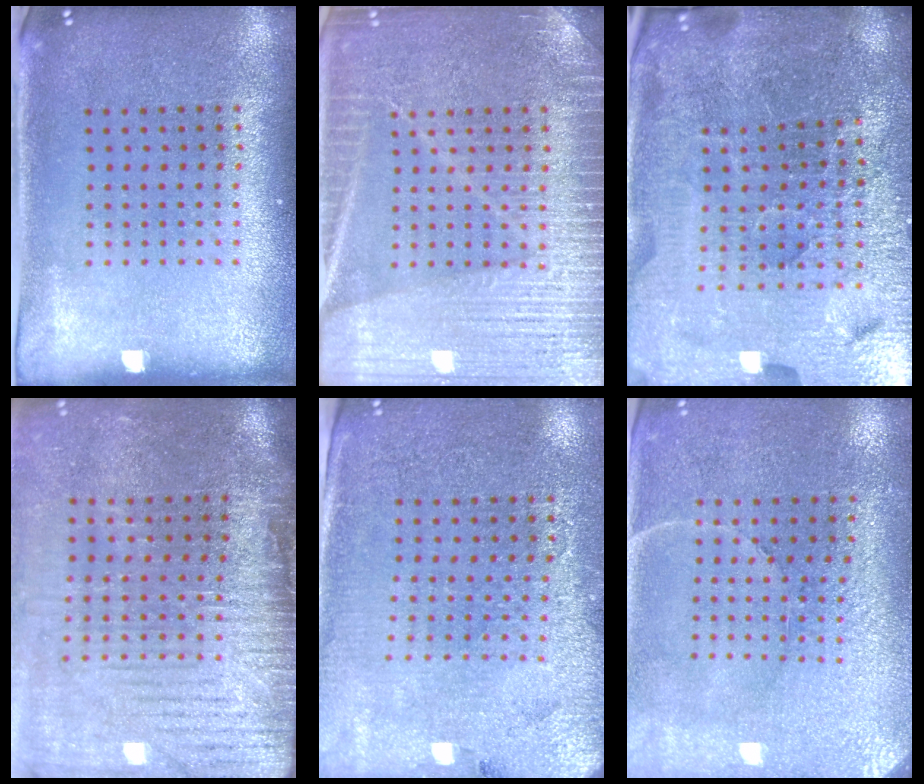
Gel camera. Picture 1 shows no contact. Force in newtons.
{"total": 6.1, "press": 6.1, "slide": 0.9}
{"total": 5.5, "press": 5.1, "slide": 1.8}
{"total": 4.3, "press": 3.7, "slide": 2.2}
{"total": 3.0, "press": 2.9, "slide": 0.8}
{"total": 3.1, "press": 3.1, "slide": 0.6}